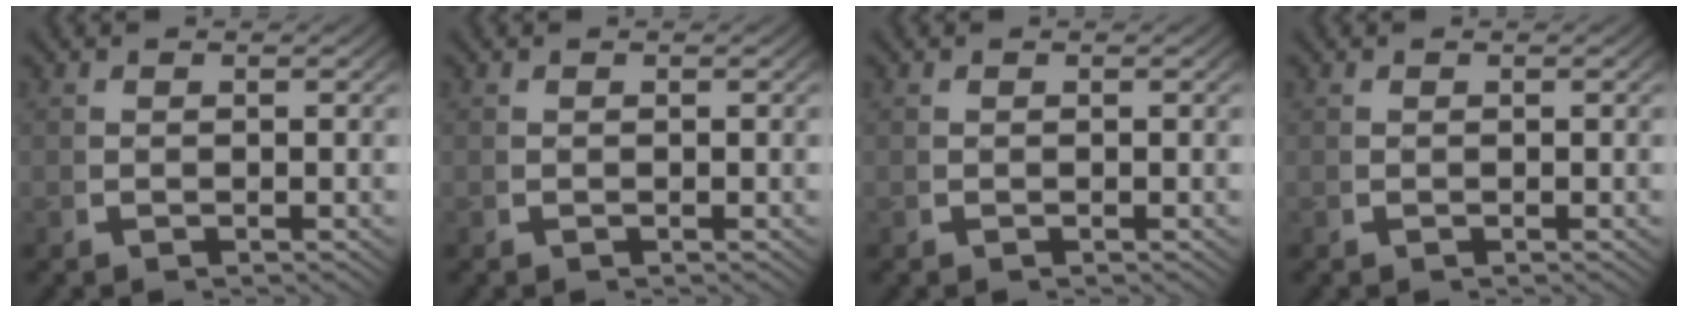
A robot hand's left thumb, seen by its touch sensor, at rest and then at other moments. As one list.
[{"total": 0.0}, {"total": 0.0}, {"total": 0.0}]